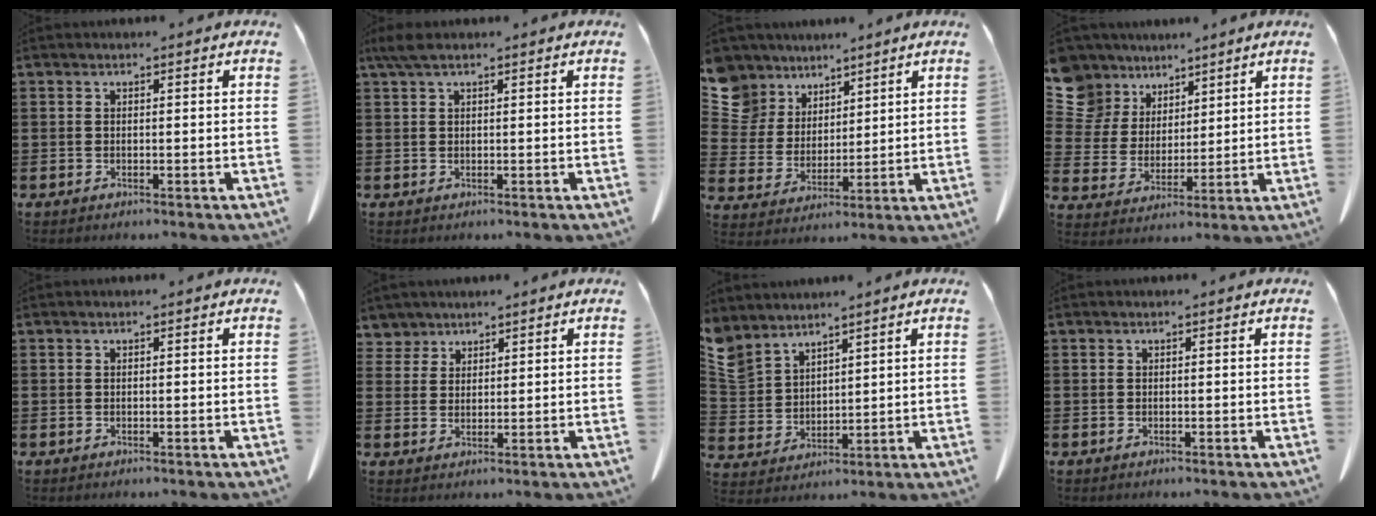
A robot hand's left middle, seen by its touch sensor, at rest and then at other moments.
{"total": 2.2, "force": [1.2, 0.6, 1.7], "torque": [-0.037, 0.004, 0.021]}
{"total": 8.3, "force": [6.5, 5.0, 1.1], "torque": [-0.069, -0.024, 0.126]}
{"total": 8.8, "force": [6.8, 5.5, 1.5], "torque": [-0.070, -0.025, 0.131]}
{"total": 0.0}
{"total": 3.1, "force": [2.5, 1.9, 0.2], "torque": [-0.018, 0.006, 0.047]}
{"total": 5.1, "force": [4.4, 2.3, 1.0], "torque": [-0.044, -0.015, 0.083]}
{"total": 0.0}